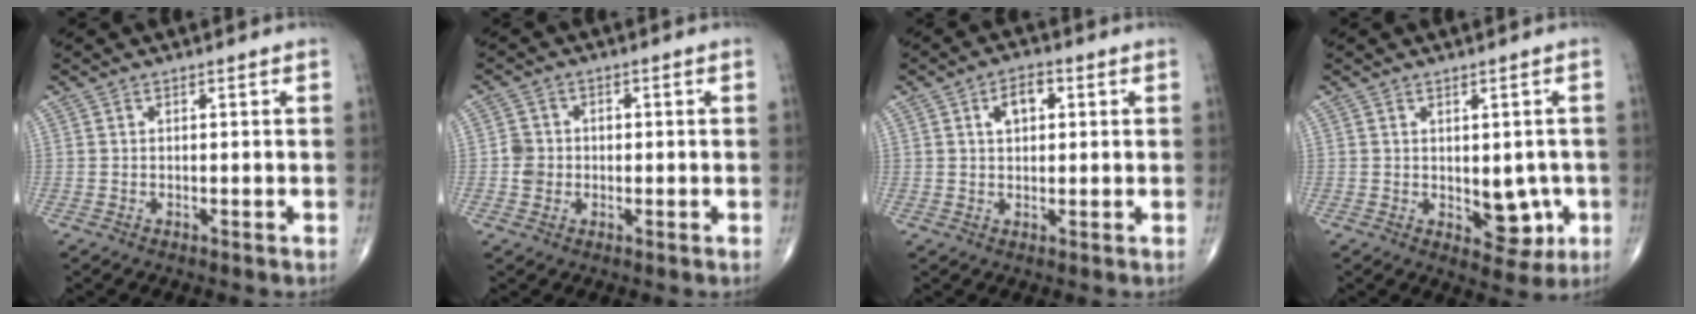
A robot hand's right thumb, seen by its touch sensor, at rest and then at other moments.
{"total": 3.7, "force": [-0.5, 3.4, 1.3], "torque": [-0.007, 0.009, -0.010]}
{"total": 5.1, "force": [1.5, 3.0, 3.8], "torque": [-0.052, 0.007, 0.020]}
{"total": 6.9, "force": [-1.1, 4.2, 5.4], "torque": [-0.032, -0.006, -0.004]}